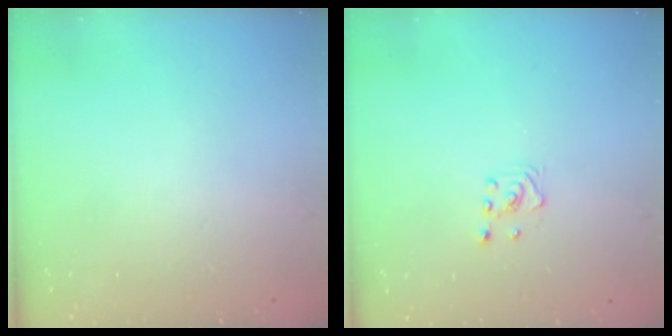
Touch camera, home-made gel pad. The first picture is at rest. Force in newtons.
{"total": 2.8, "press": 2.6, "slide": 1.1}